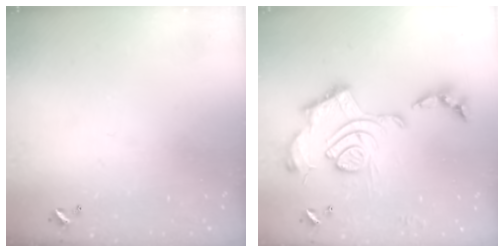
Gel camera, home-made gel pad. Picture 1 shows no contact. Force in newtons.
{"total": 2.4, "press": 1.9, "slide": 1.5}